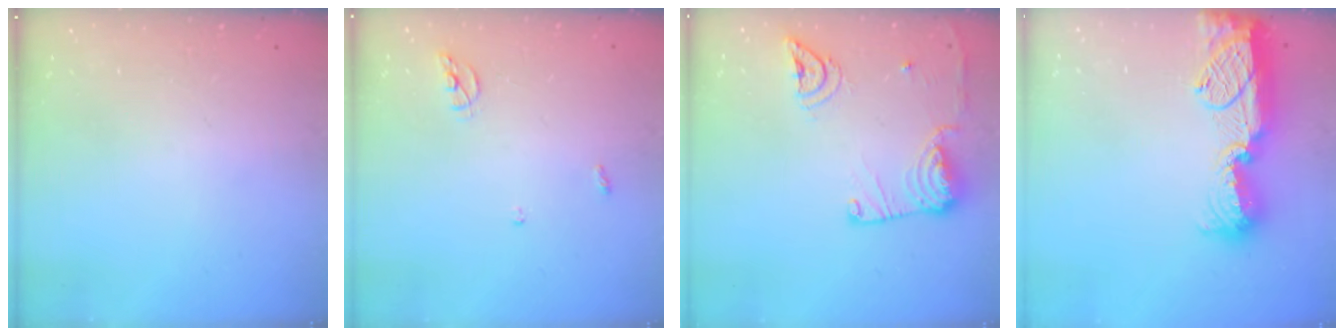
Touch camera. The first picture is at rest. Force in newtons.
{"total": 5.6, "press": 5.6, "slide": 0.4}
{"total": 13.5, "press": 13.4, "slide": 1.7}
{"total": 17.4, "press": 16.6, "slide": 5.5}